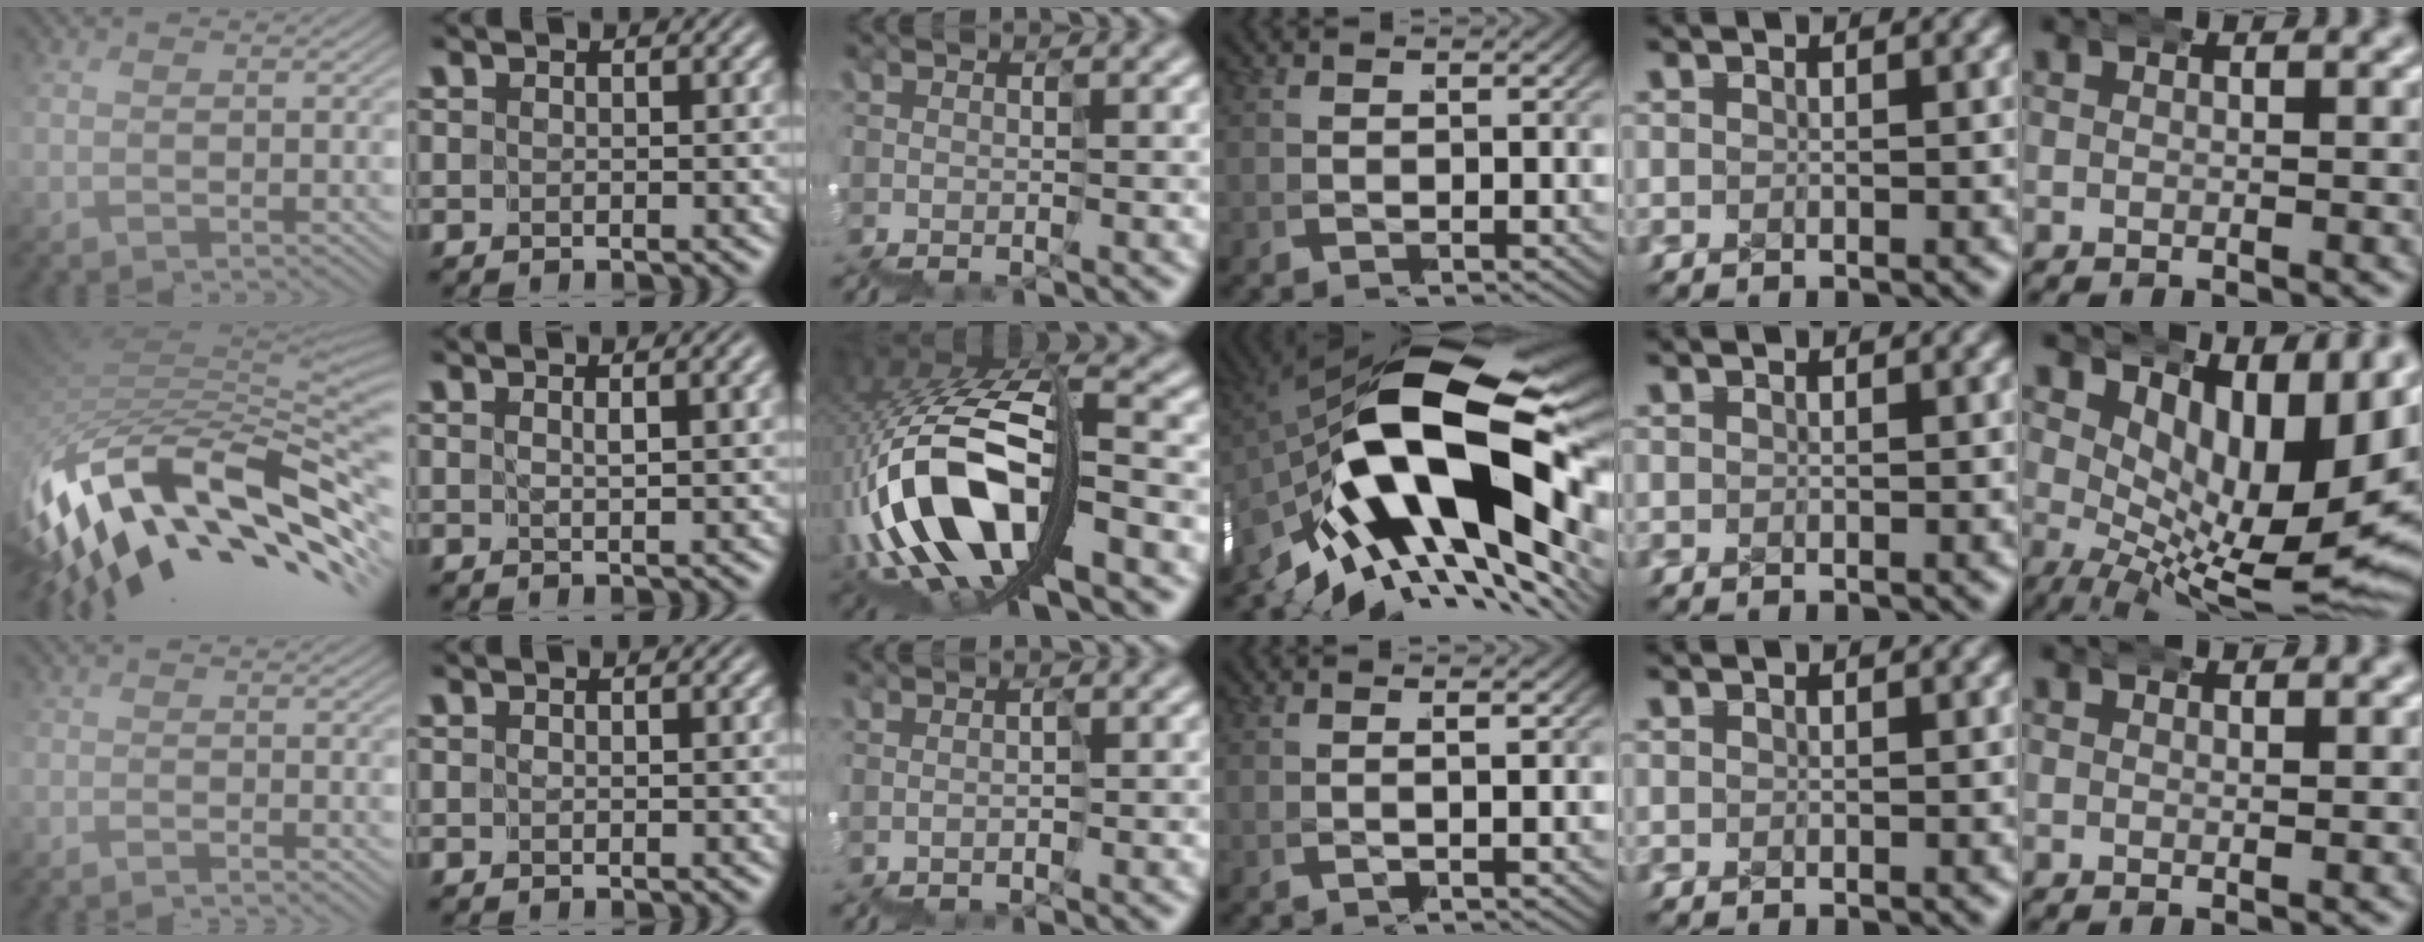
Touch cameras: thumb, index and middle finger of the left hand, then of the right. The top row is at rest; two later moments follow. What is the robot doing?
{"motion": "wrap", "object": "duck tape"}